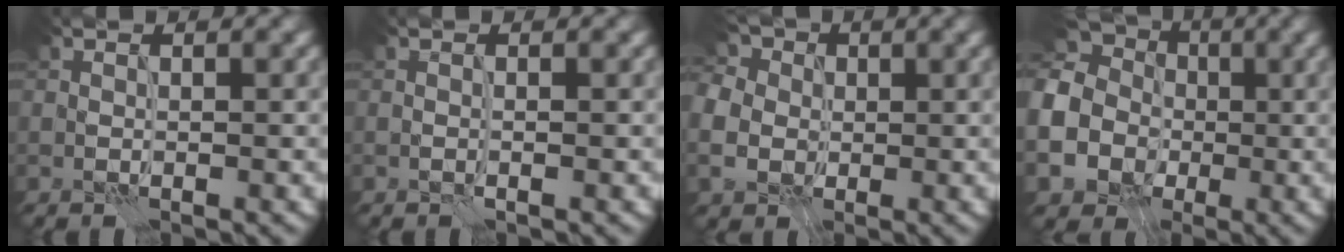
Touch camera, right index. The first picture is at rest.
{"total": 0.0}
{"total": 7.0, "force": [1.6, 5.9, 3.4], "torque": [-0.088, 0.027, 0.008]}
{"total": 12.6, "force": [-1.7, 11.7, 4.5], "torque": [-0.134, -0.010, -0.047]}